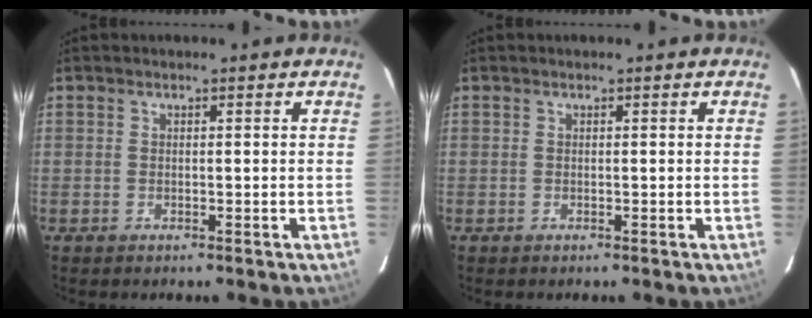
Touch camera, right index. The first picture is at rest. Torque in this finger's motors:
{"motor_torque": [0.00, 0.00, 0.00, 0.01]}